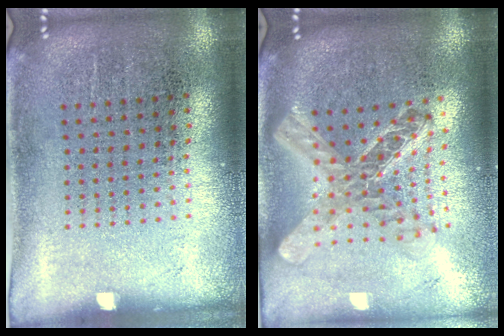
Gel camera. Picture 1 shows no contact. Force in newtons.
{"total": 2.3, "press": 1.8, "slide": 1.4}